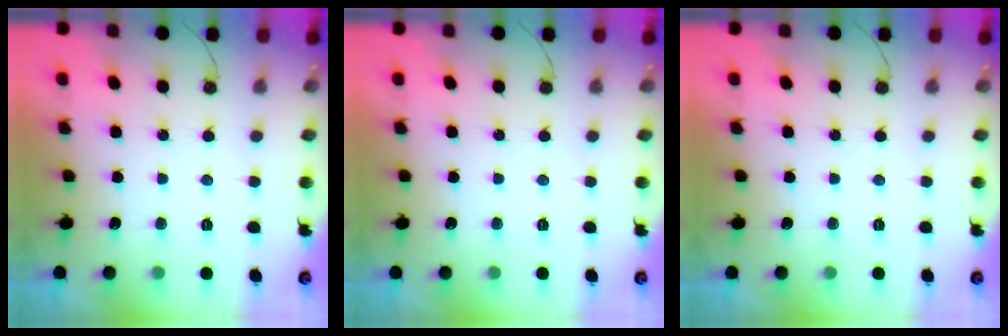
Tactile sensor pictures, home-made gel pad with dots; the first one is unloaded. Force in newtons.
{"total": 0.0}
{"total": 0.0}